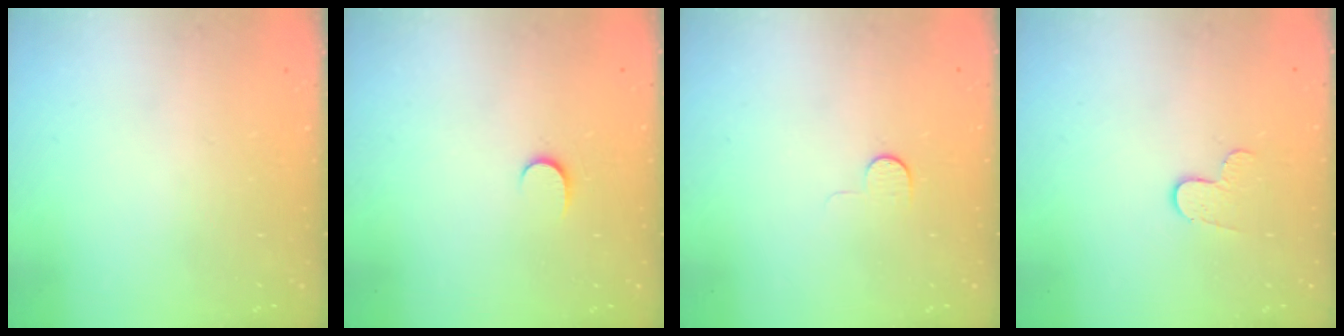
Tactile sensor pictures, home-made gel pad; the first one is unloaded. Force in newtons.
{"total": 3.8, "press": 3.8, "slide": 0.4}
{"total": 5.0, "press": 5.0, "slide": 0.5}
{"total": 5.7, "press": 5.7, "slide": 0.5}